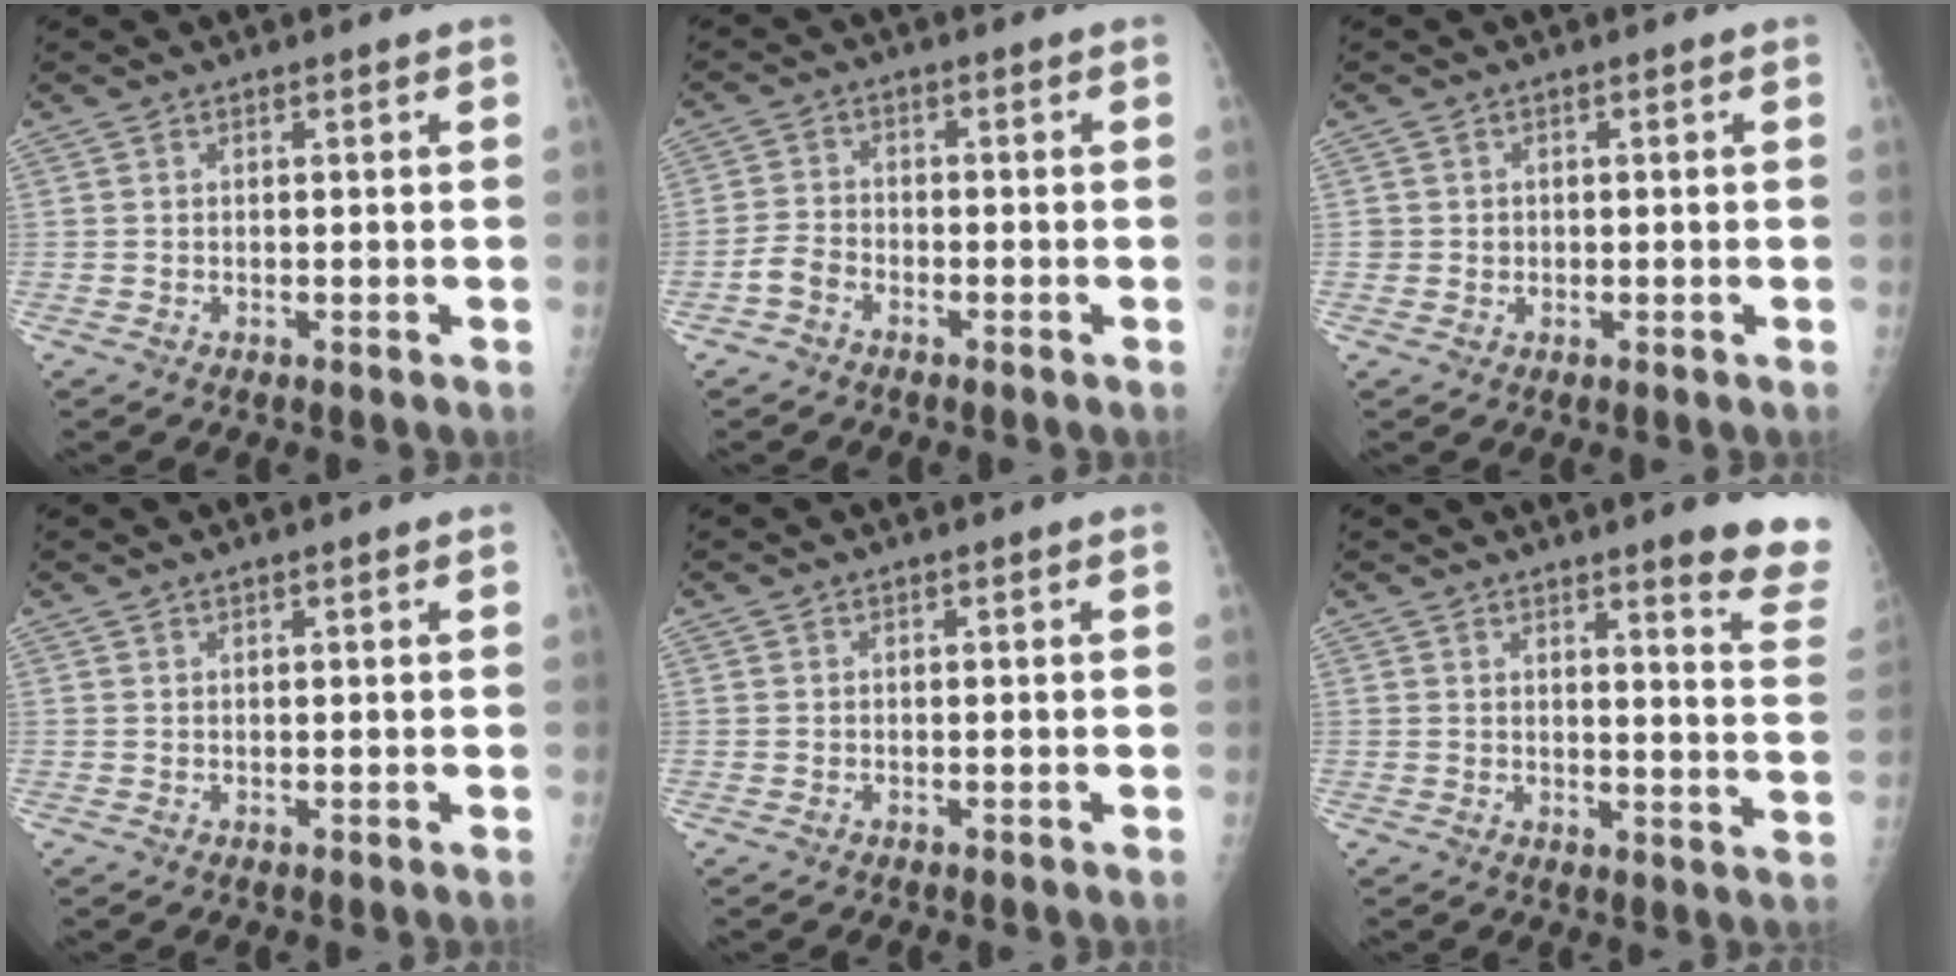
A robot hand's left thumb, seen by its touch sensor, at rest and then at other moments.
{"total": 3.3, "force": [-2.0, 2.0, 1.7], "torque": [-0.033, 0.014, -0.042]}
{"total": 1.3, "force": [0.0, 1.3, 0.1], "torque": [0.007, 0.005, -0.001]}
{"total": 0.6, "force": [0.5, 0.1, 0.4], "torque": [-0.005, -0.001, 0.009]}
{"total": 0.0}
{"total": 11.6, "force": [9.0, 1.3, 7.2], "torque": [-0.059, -0.056, 0.093]}